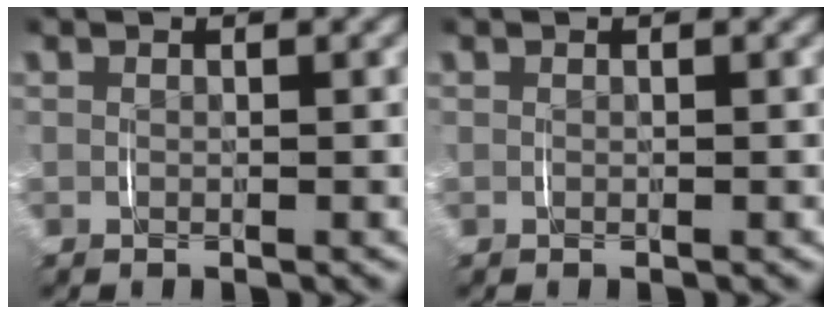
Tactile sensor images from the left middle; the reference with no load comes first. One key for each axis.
{"total": 0.0}